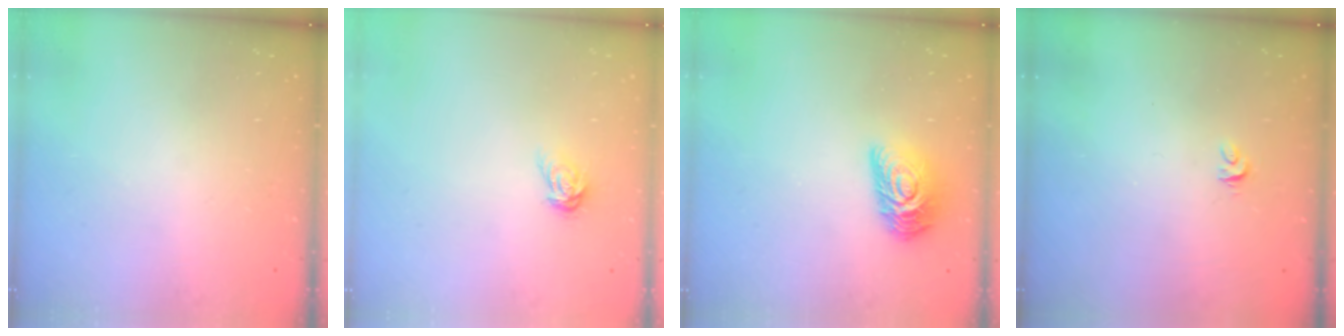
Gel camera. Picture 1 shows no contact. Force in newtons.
{"total": 5.6, "press": 5.6, "slide": 0.7}
{"total": 11.9, "press": 11.9, "slide": 0.9}
{"total": 3.9, "press": 3.9, "slide": 0.2}